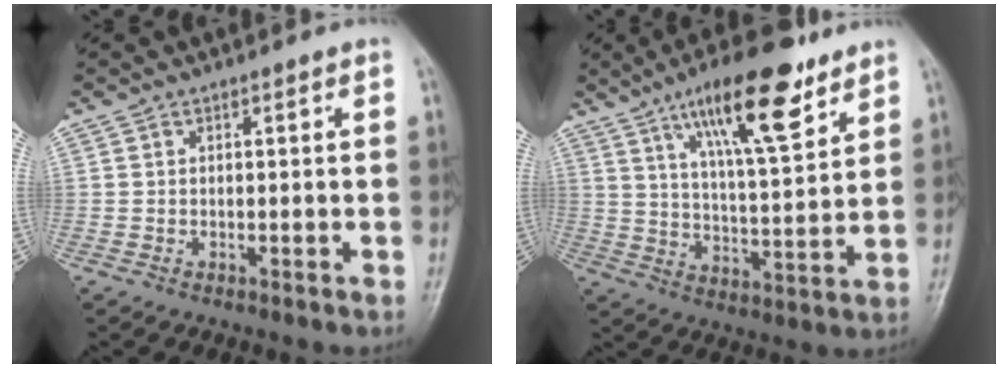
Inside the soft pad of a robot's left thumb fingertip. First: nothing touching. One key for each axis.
{"total": 16.8, "fx": 10.0, "fy": 4.8, "fz": 12.6, "tx": -0.182, "ty": -0.046, "tz": 0.167}